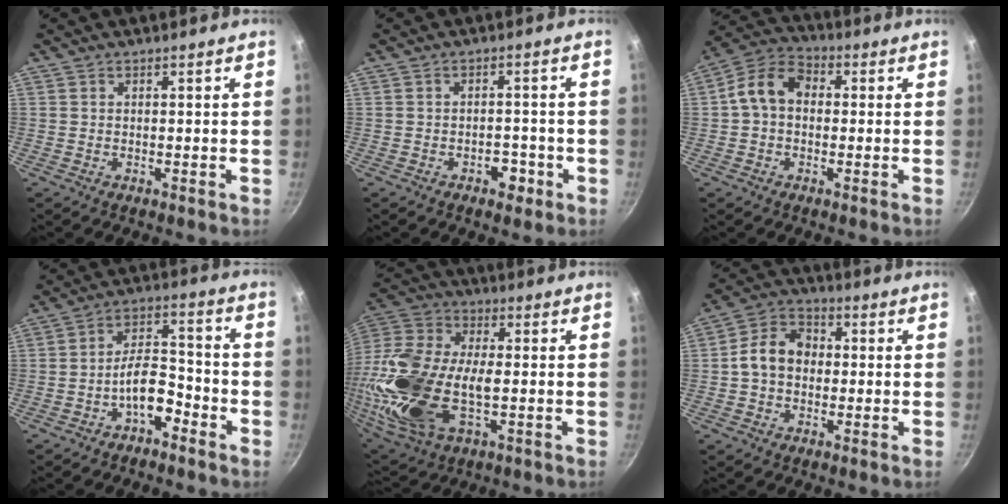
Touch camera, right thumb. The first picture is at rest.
{"total": 3.6, "force": [-1.8, 2.2, 2.3], "torque": [-0.014, 0.014, -0.024]}
{"total": 9.2, "force": [0.4, 6.7, 6.3], "torque": [-0.106, 0.032, -0.006]}
{"total": 8.3, "force": [-4.1, 4.4, 5.8], "torque": [-0.083, 0.047, -0.076]}
{"total": 24.1, "force": [-3.4, 12.2, 20.5], "torque": [-0.464, -0.005, -0.053]}
{"total": 9.1, "force": [-0.4, 7.0, 5.7], "torque": [-0.088, 0.031, -0.021]}